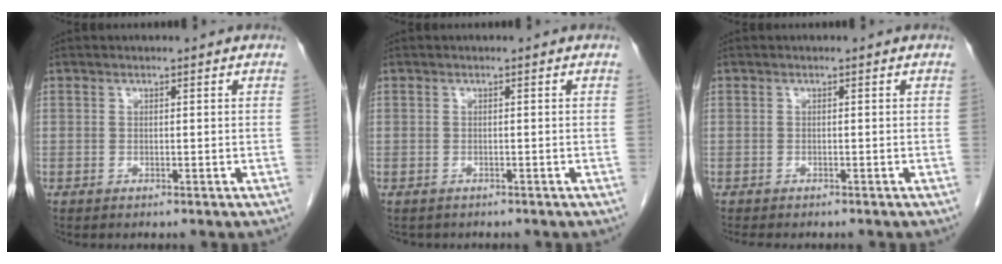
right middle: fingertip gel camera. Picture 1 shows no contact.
{"total": 1.5, "force": [-1.3, 0.7, 0.2], "torque": [-0.014, -0.003, -0.017]}
{"total": 3.4, "force": [-2.9, 0.9, 1.5], "torque": [-0.024, -0.009, -0.036]}